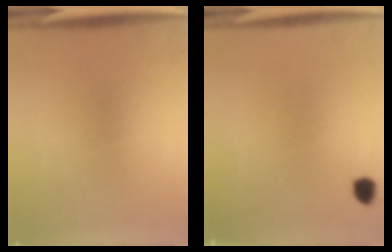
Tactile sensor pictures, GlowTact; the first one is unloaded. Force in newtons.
{"total": 1.9}